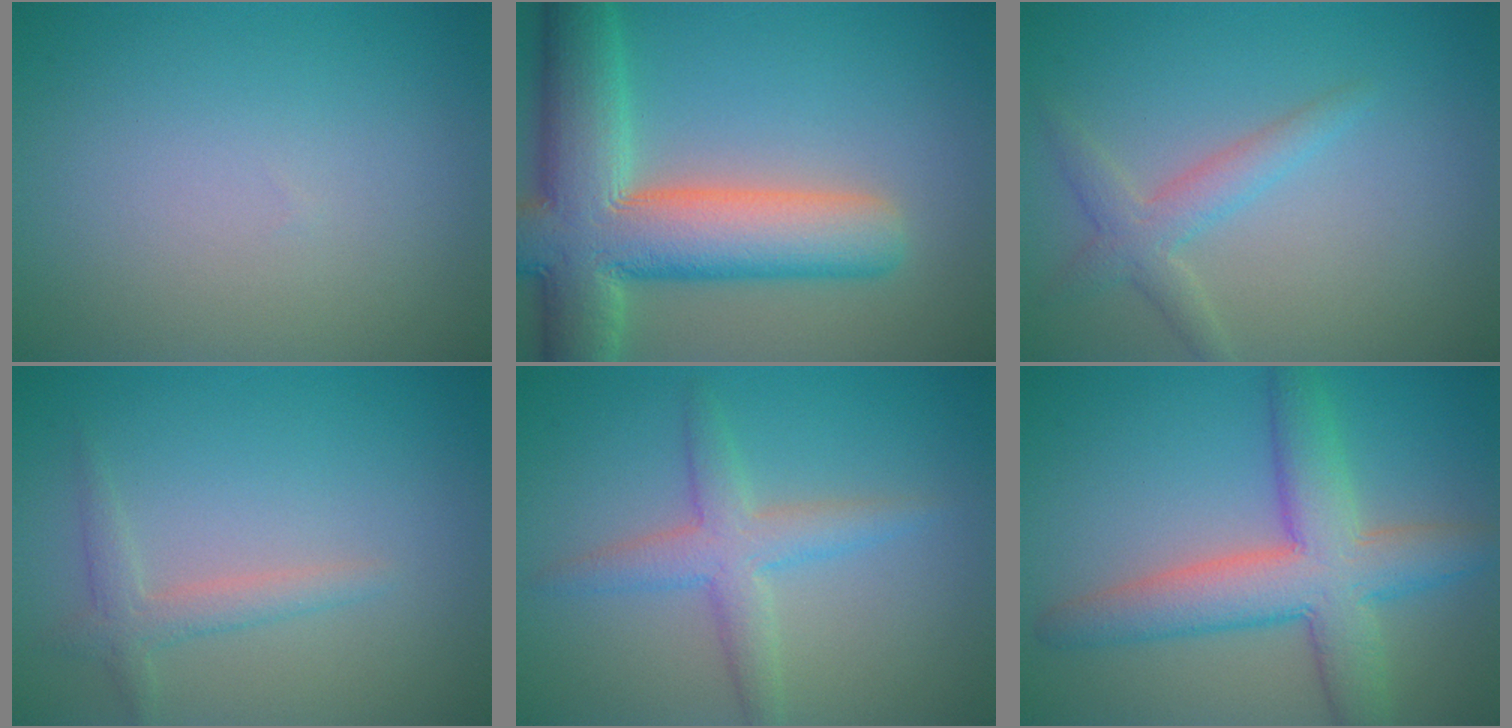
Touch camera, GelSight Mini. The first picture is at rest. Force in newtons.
{"total": 11.8, "press": 11.8, "slide": 0.9}
{"total": 2.6, "press": 2.6, "slide": 0.1}
{"total": 2.0, "press": 2.0, "slide": 0.2}
{"total": 3.5, "press": 3.5, "slide": 0.2}
{"total": 7.3, "press": 7.3, "slide": 0.4}